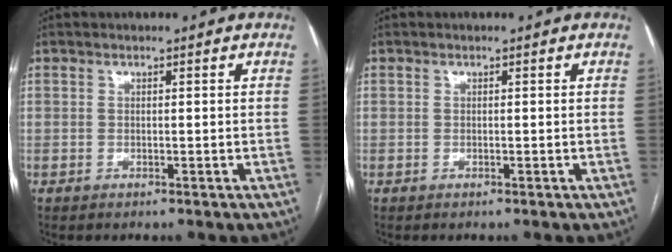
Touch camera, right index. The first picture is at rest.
{"total": 0.0}